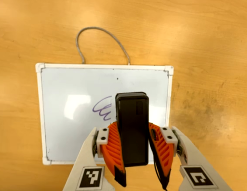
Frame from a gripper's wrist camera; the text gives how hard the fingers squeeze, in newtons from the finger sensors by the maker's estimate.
{"total": 7.3, "left": 6.9, "right": 7.6}